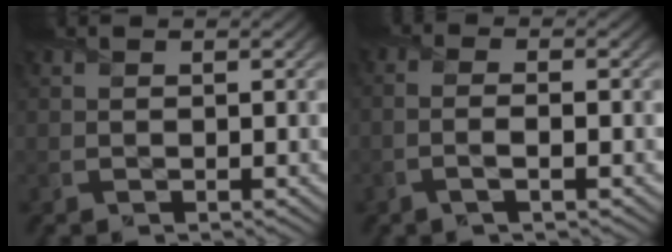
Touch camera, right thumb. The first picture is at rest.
{"total": 2.3, "force": [-1.0, 0.5, 2.1], "torque": [-0.042, 0.006, -0.027]}